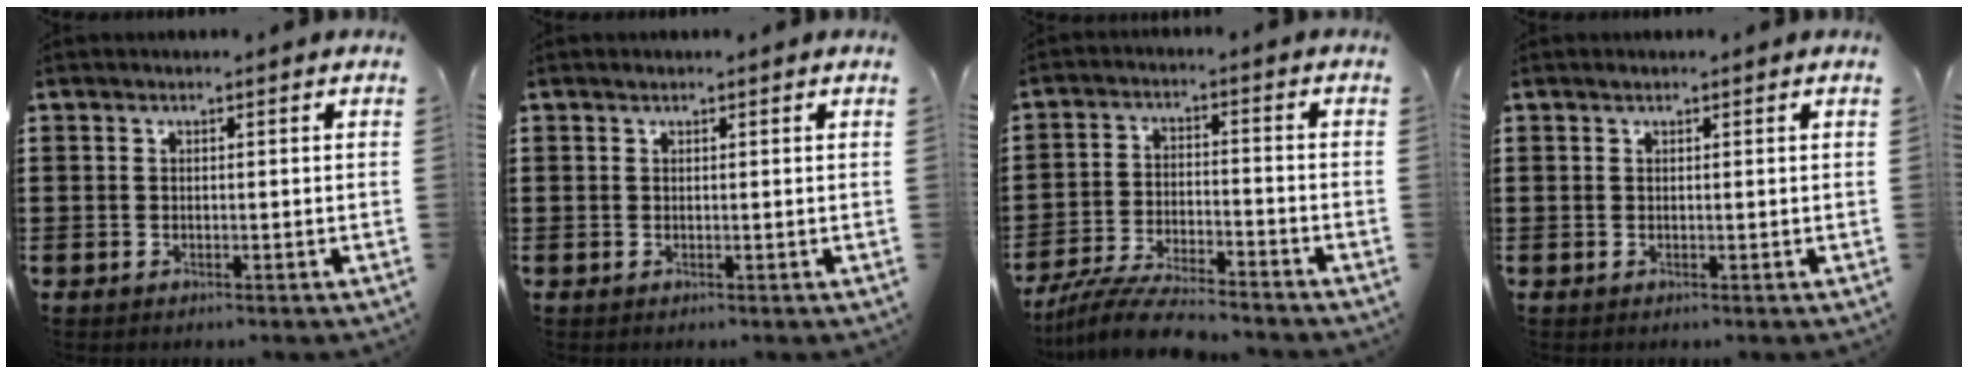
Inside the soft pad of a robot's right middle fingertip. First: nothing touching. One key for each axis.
{"total": 0.0}
{"total": 7.4, "fx": -6.9, "fy": 0.7, "fz": 2.7, "tx": -0.056, "ty": 0.000, "tz": -0.134}
{"total": 0.0}